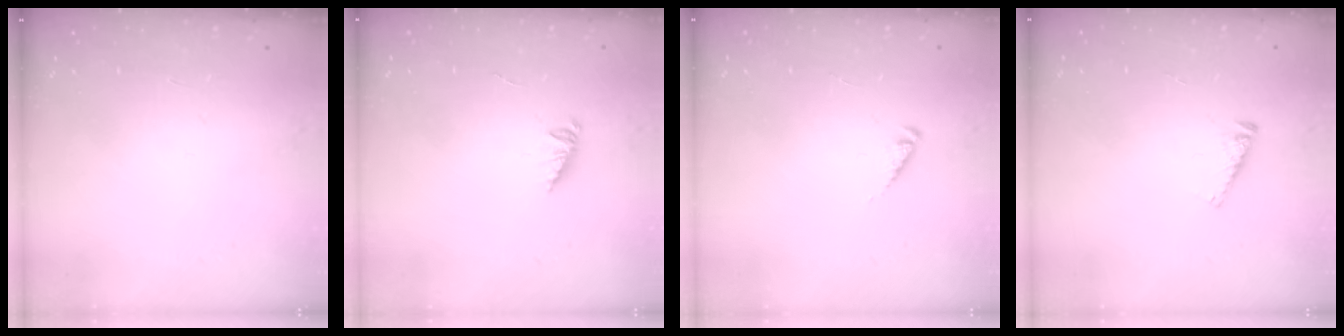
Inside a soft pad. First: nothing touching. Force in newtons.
{"total": 1.7, "press": 1.6, "slide": 0.4}
{"total": 1.9, "press": 1.9, "slide": 0.3}
{"total": 4.6, "press": 4.6, "slide": 0.5}